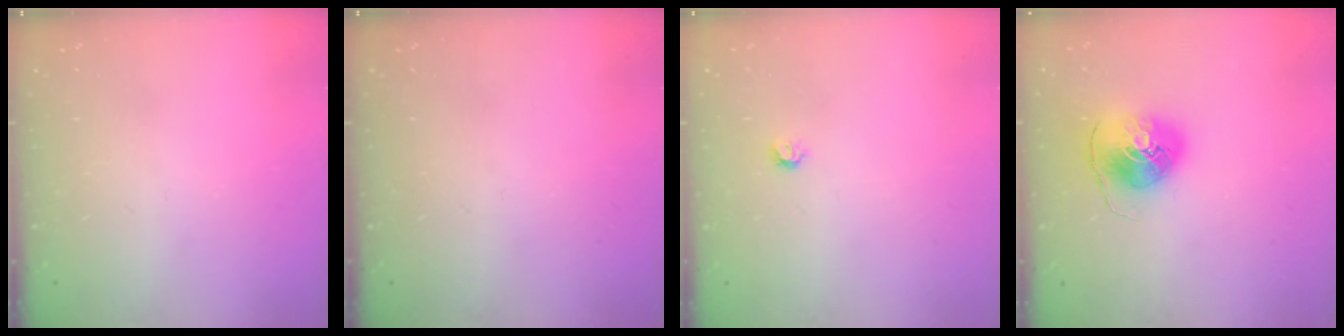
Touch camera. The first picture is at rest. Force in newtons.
{"total": 0.0}
{"total": 3.7, "press": 3.6, "slide": 0.7}
{"total": 8.1, "press": 8.0, "slide": 1.2}